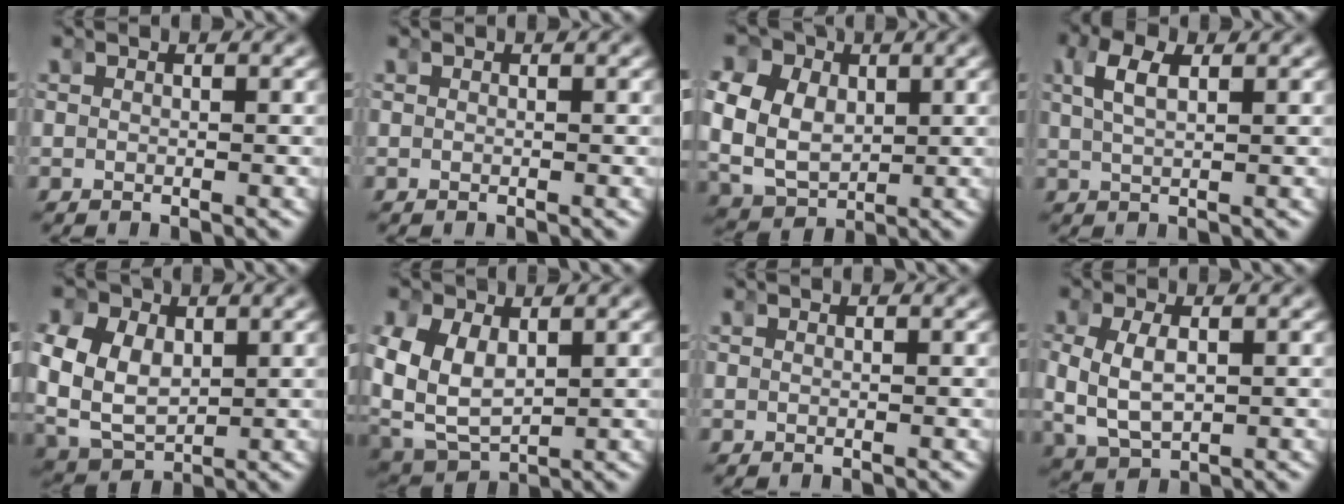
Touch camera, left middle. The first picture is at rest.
{"total": 0.0}
{"total": 13.0, "force": [1.1, 11.5, 6.0], "torque": [-0.153, -0.028, 0.016]}
{"total": 2.6, "force": [0.9, 1.0, 2.2], "torque": [-0.048, 0.003, 0.020]}
{"total": 11.3, "force": [0.2, 9.8, 5.5], "torque": [-0.157, -0.040, 0.012]}
{"total": 9.9, "force": [-0.2, 8.4, 5.1], "torque": [-0.154, -0.038, 0.011]}
{"total": 0.0}
{"total": 5.5, "force": [-0.4, 4.1, 3.7], "torque": [-0.100, -0.015, 0.010]}